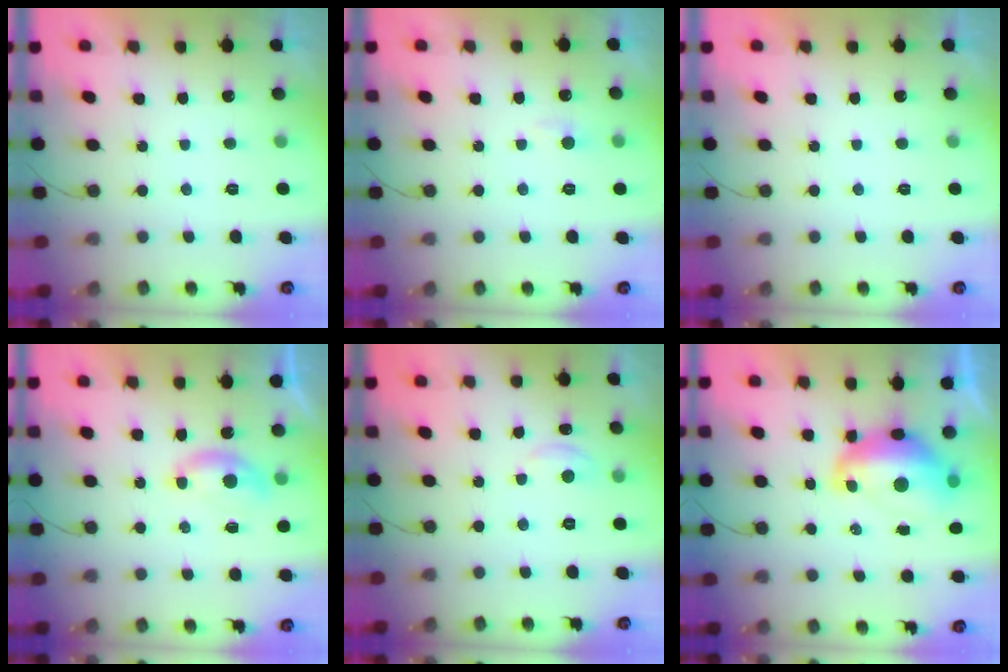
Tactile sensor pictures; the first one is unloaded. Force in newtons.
{"total": 3.9, "press": 3.9, "slide": 0.4}
{"total": 0.0}
{"total": 5.1, "press": 5.1, "slide": 0.6}
{"total": 3.8, "press": 3.8, "slide": 0.4}
{"total": 12.8, "press": 12.7, "slide": 1.1}